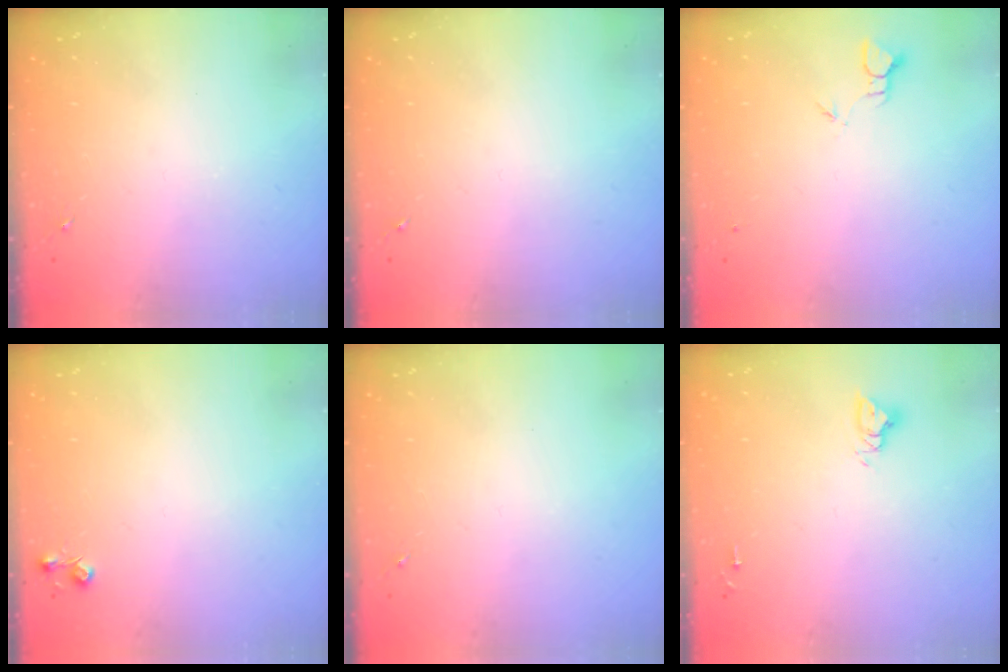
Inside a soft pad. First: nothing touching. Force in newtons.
{"total": 0.0}
{"total": 1.9, "press": 1.9, "slide": 0.1}
{"total": 4.4, "press": 4.4, "slide": 0.7}
{"total": 0.0}
{"total": 4.9, "press": 4.9, "slide": 0.3}